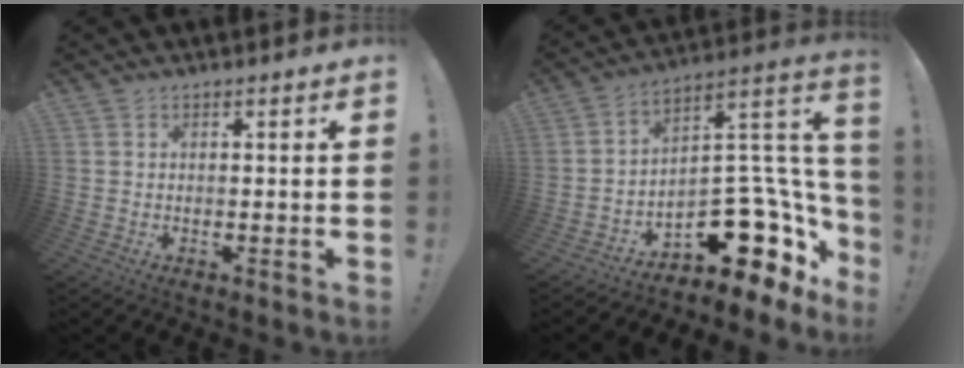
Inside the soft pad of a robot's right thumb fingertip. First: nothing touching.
{"total": 16.1, "force": [-6.6, 9.3, 11.4], "torque": [-0.112, 0.019, -0.096]}